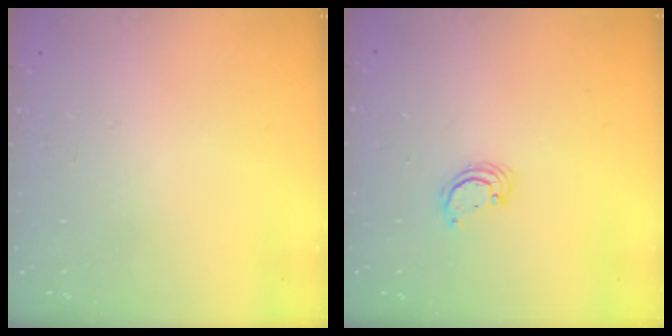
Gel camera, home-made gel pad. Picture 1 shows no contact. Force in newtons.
{"total": 2.6, "press": 2.6, "slide": 0.2}